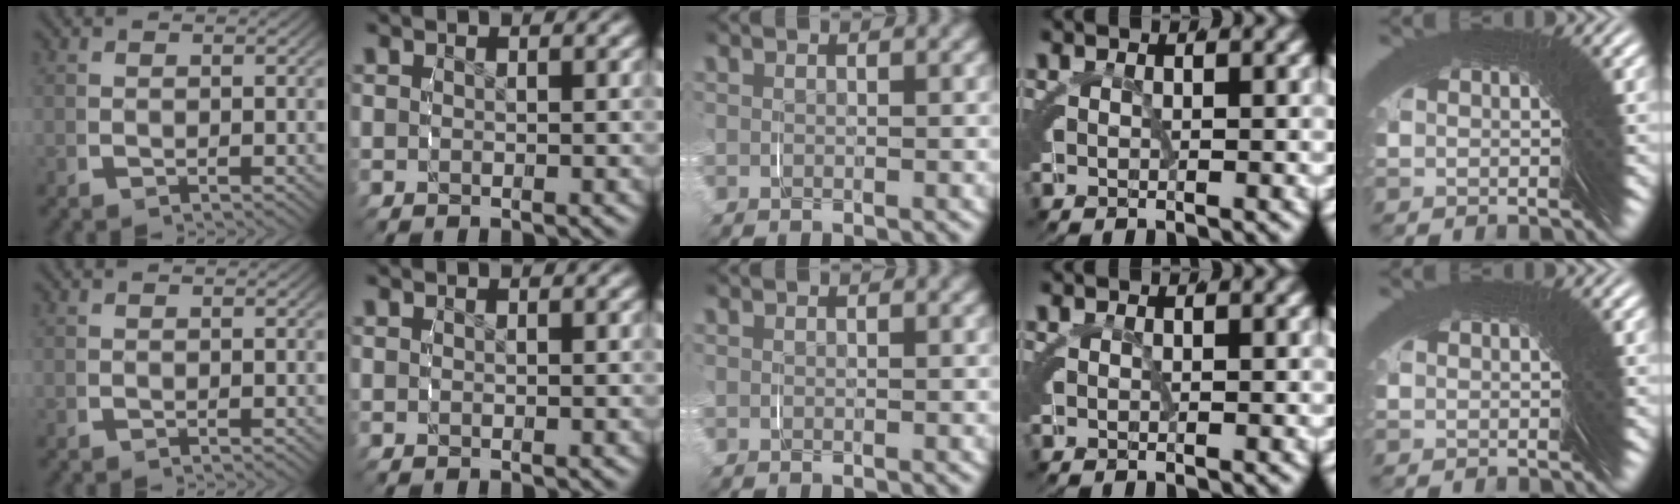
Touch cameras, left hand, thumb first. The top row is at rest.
{}